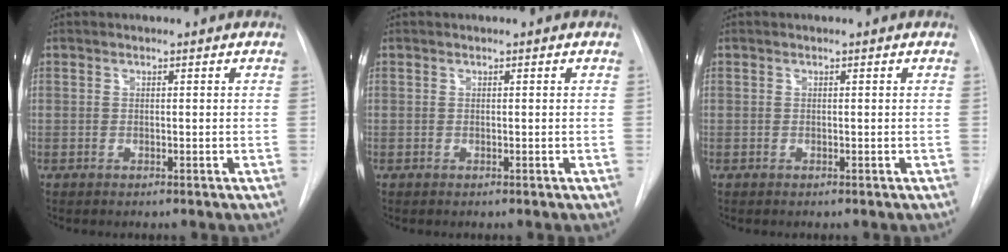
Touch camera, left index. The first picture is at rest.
{"total": 0.0}
{"total": 0.0}